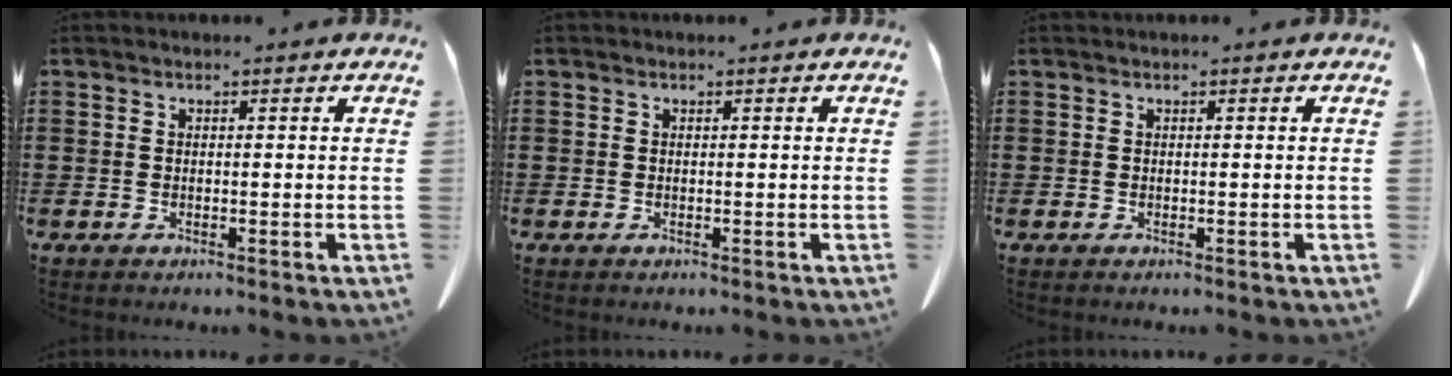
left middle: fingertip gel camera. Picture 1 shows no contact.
{"total": 0.0}
{"total": 0.0}